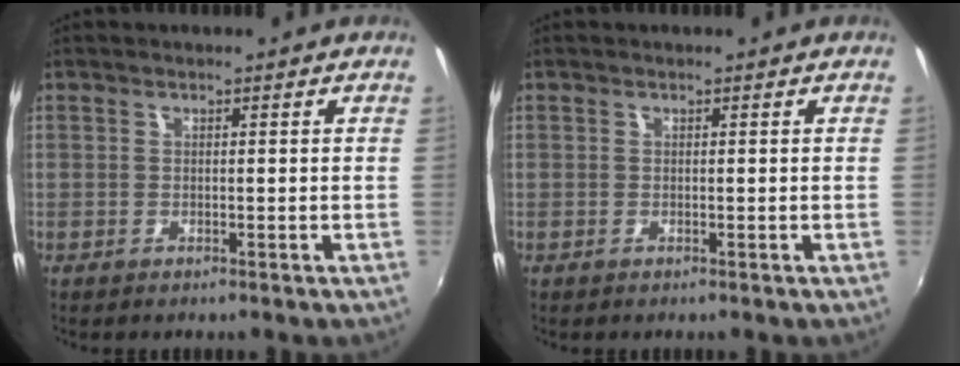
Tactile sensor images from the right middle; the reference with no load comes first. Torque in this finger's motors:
{"motor_torque": [0.00, 0.00, 0.00, 0.00]}